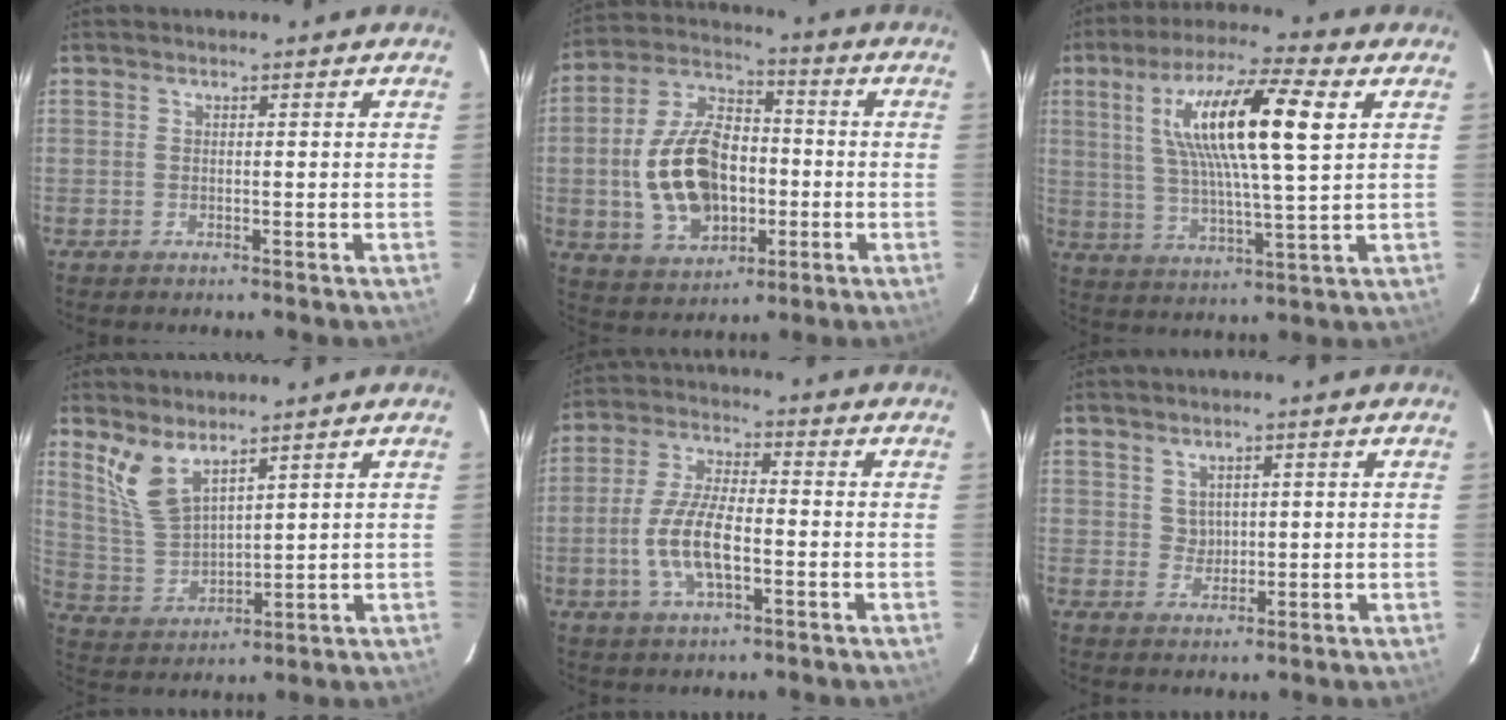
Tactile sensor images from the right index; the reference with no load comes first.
{"total": 16.9, "force": [-2.3, 10.8, 12.8], "torque": [-0.268, 0.017, -0.024]}
{"total": 17.5, "force": [5.5, 2.8, 16.4], "torque": [-0.297, 0.015, 0.095]}
{"total": 7.7, "force": [5.6, 2.7, 4.7], "torque": [-0.095, -0.005, 0.127]}
{"total": 9.7, "force": [-2.7, 3.5, 8.6], "torque": [-0.178, 0.002, -0.052]}
{"total": 2.4, "force": [1.1, 2.0, 0.7], "torque": [-0.007, 0.005, 0.026]}